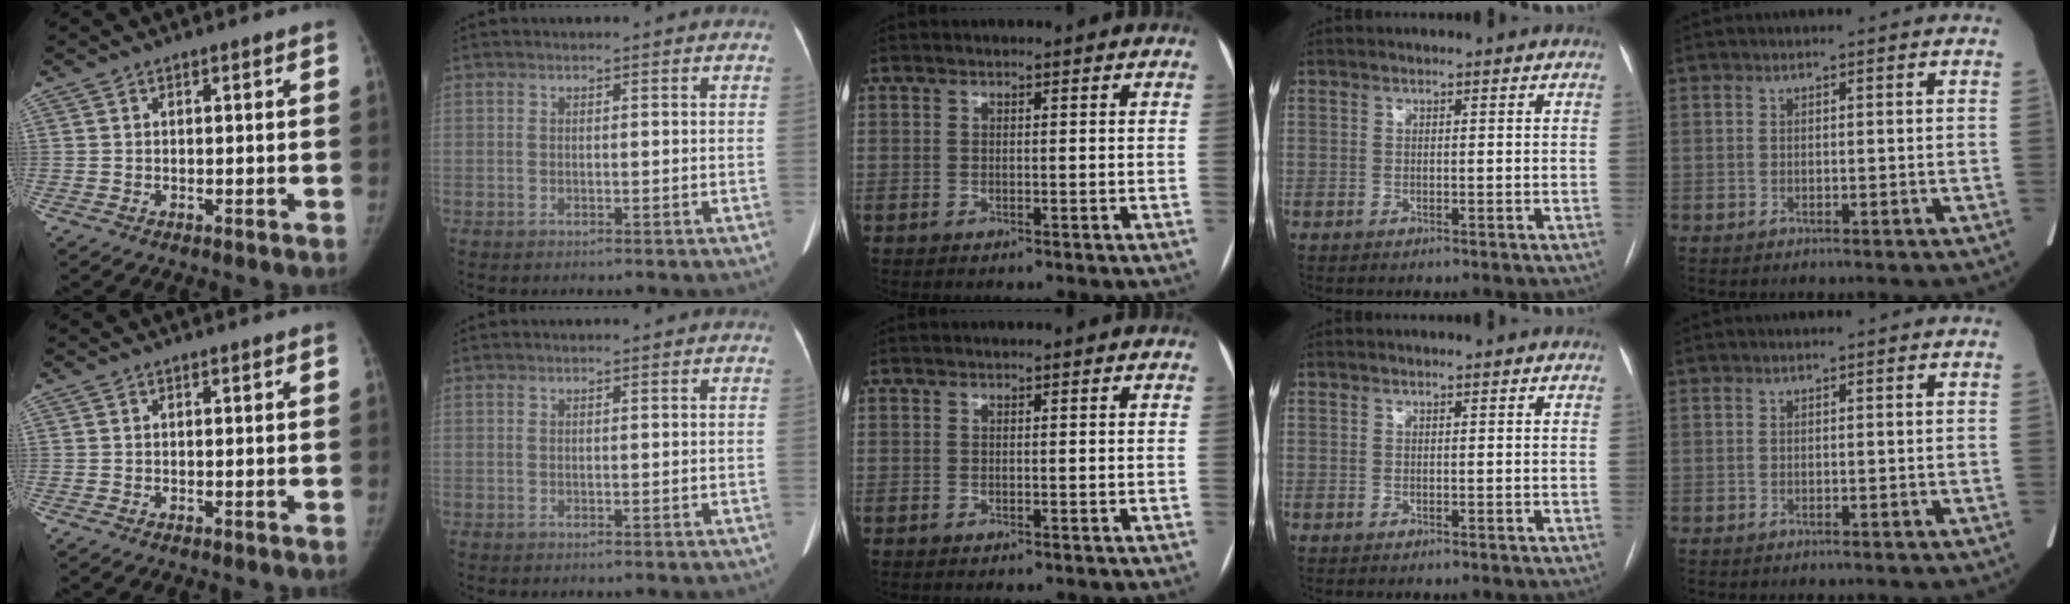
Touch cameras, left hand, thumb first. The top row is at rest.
{}